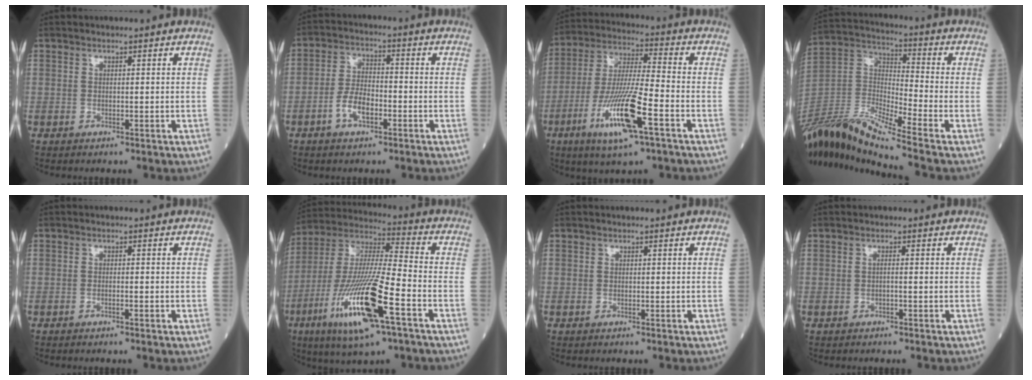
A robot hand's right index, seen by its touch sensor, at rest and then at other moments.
{"total": 5.5, "force": [-2.4, 2.4, 4.3], "torque": [-0.089, 0.009, -0.046]}
{"total": 14.1, "force": [-6.0, 1.1, 12.7], "torque": [-0.258, -0.018, -0.106]}
{"total": 16.9, "force": [-15.0, -2.0, 7.4], "torque": [-0.150, 0.007, -0.282]}
{"total": 0.8, "force": [-0.4, 0.1, 0.7], "torque": [-0.015, 0.003, -0.002]}
{"total": 19.7, "force": [-8.2, 2.3, 17.7], "torque": [-0.387, -0.034, -0.149]}
{"total": 0.0}
{"total": 0.6, "force": [-0.2, 0.0, 0.5], "torque": [-0.012, 0.003, -0.002]}